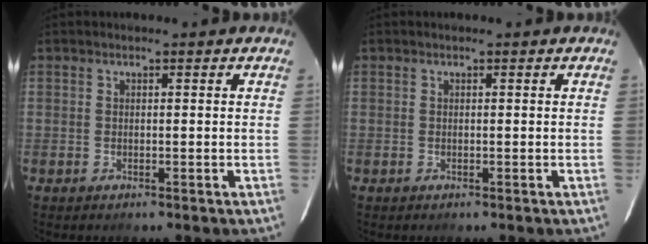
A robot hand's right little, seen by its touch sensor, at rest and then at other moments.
{"total": 0.0}